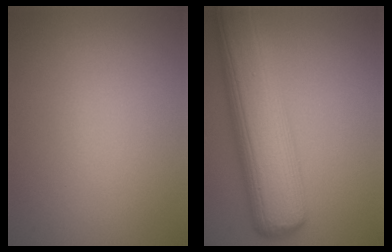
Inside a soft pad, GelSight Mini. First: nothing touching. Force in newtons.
{"total": 10.9, "press": 10.8, "slide": 0.3}